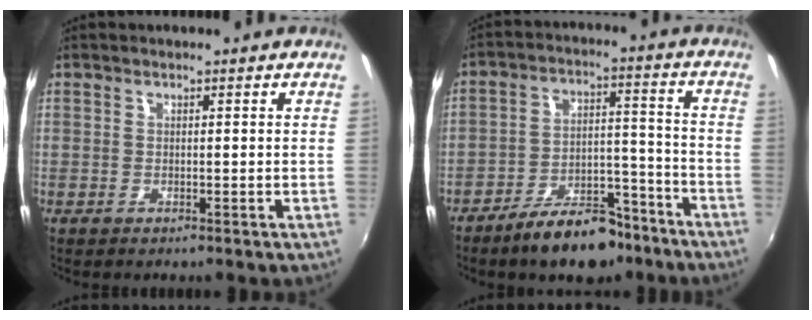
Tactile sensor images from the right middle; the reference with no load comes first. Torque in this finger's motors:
{"motor_torque": [0.93, -1.21, 0.03, 0.00]}